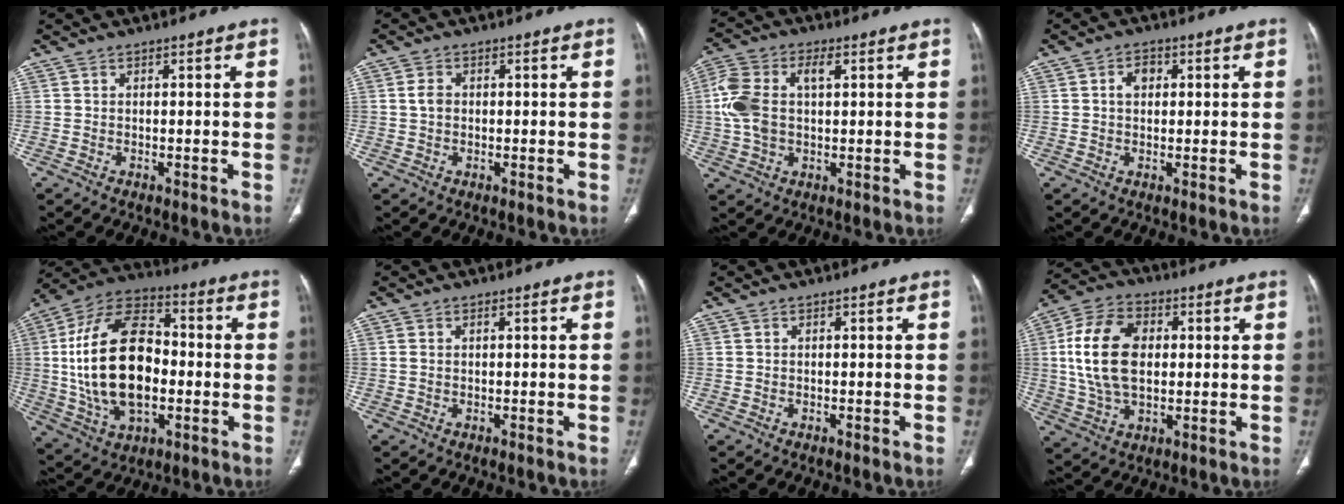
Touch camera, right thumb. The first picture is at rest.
{"total": 2.2, "force": [0.0, 1.7, 1.3], "torque": [-0.024, 0.006, -0.002]}
{"total": 10.7, "force": [1.7, 6.3, 8.4], "torque": [-0.194, 0.024, 0.032]}
{"total": 3.1, "force": [0.7, 2.2, 2.0], "torque": [-0.024, 0.007, 0.009]}
{"total": 23.0, "force": [-0.8, 13.7, 18.5], "torque": [-0.331, 0.018, -0.008]}
{"total": 0.9, "force": [0.2, 0.5, 0.7], "torque": [-0.026, 0.008, 0.007]}
{"total": 0.0}
{"total": 15.5, "force": [1.8, 9.9, 11.8], "torque": [-0.216, 0.012, 0.033]}